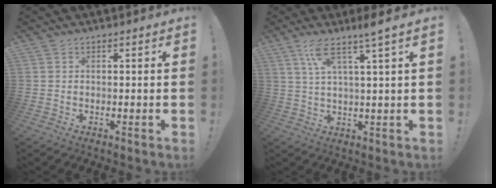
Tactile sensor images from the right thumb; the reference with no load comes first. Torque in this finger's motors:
{"motor_torque": [0.00, 0.04, 0.08, 0.08, 0.06]}